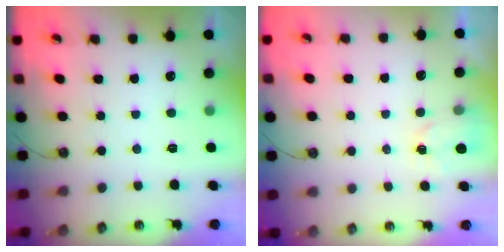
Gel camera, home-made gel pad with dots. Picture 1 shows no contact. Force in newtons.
{"total": 3.0, "press": 3.0, "slide": 0.3}